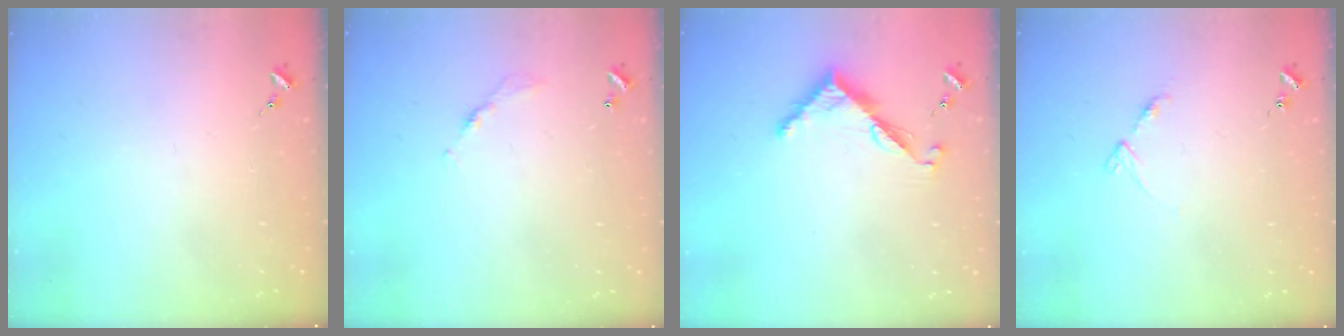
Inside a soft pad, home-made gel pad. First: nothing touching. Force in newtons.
{"total": 4.4, "press": 4.3, "slide": 0.2}
{"total": 7.2, "press": 7.2, "slide": 0.3}
{"total": 5.9, "press": 5.9, "slide": 0.7}